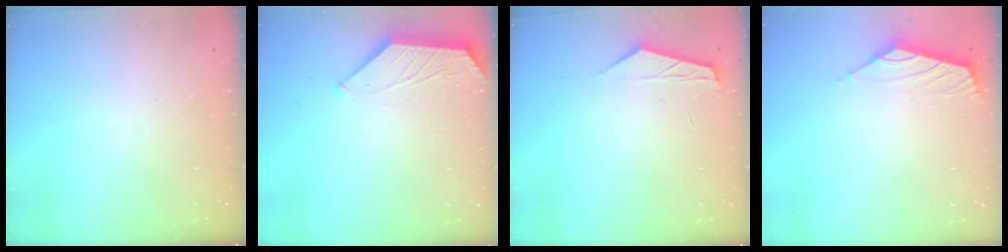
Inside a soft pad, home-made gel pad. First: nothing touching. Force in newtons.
{"total": 0.8, "press": 0.7, "slide": 0.1}
{"total": 2.7, "press": 2.7, "slide": 0.4}
{"total": 1.6, "press": 1.5, "slide": 0.7}